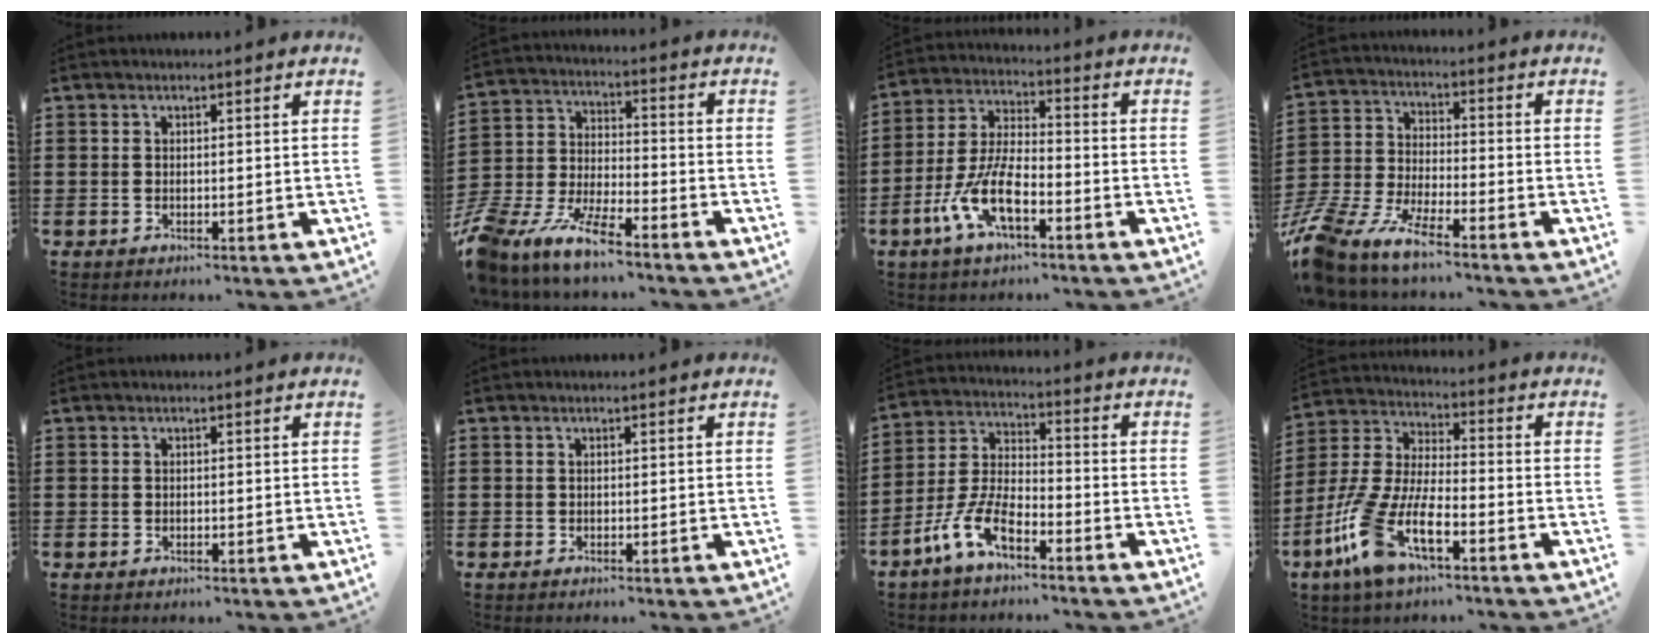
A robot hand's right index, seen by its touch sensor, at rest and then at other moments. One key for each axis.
{"total": 9.2, "fx": -8.4, "fy": 1.3, "fz": 3.7, "tx": -0.105, "ty": 0.000, "tz": -0.174}
{"total": 9.0, "fx": -4.4, "fy": 3.2, "fz": 7.1, "tx": -0.171, "ty": -0.007, "tz": -0.088}
{"total": 8.5, "fx": -7.7, "fy": 1.1, "fz": 3.4, "tx": -0.108, "ty": -0.008, "tz": -0.163}
{"total": 0.0}
{"total": 0.0}
{"total": 7.6, "fx": -5.2, "fy": 2.5, "fz": 4.9, "tx": -0.130, "ty": -0.004, "tz": -0.107}
{"total": 10.9, "fx": -6.1, "fy": 3.4, "fz": 8.4, "tx": -0.216, "ty": -0.021, "tz": -0.127}